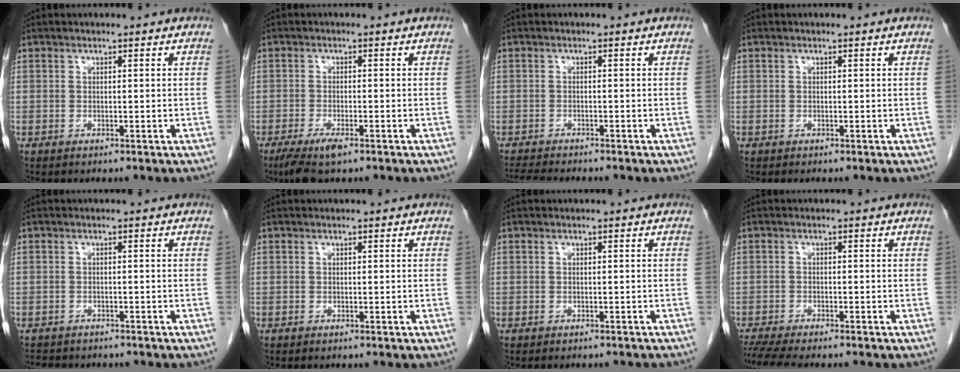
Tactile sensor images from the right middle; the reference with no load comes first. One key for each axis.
{"total": 5.0, "fx": -3.2, "fy": 1.1, "fz": 3.7, "tx": -0.073, "ty": -0.012, "tz": -0.054}
{"total": 5.6, "fx": -5.1, "fy": 0.5, "fz": 2.2, "tx": -0.038, "ty": -0.016, "tz": -0.082}
{"total": 0.0}
{"total": 5.2, "fx": -4.5, "fy": 2.0, "fz": 1.5, "tx": -0.028, "ty": -0.005, "tz": -0.058}
{"total": 0.0}
{"total": 3.1, "fx": -2.8, "fy": 0.7, "fz": 1.0, "tx": -0.020, "ty": -0.007, "tz": -0.032}
{"total": 7.7, "fx": -6.6, "fy": 0.6, "fz": 3.8, "tx": -0.062, "ty": -0.015, "tz": -0.106}